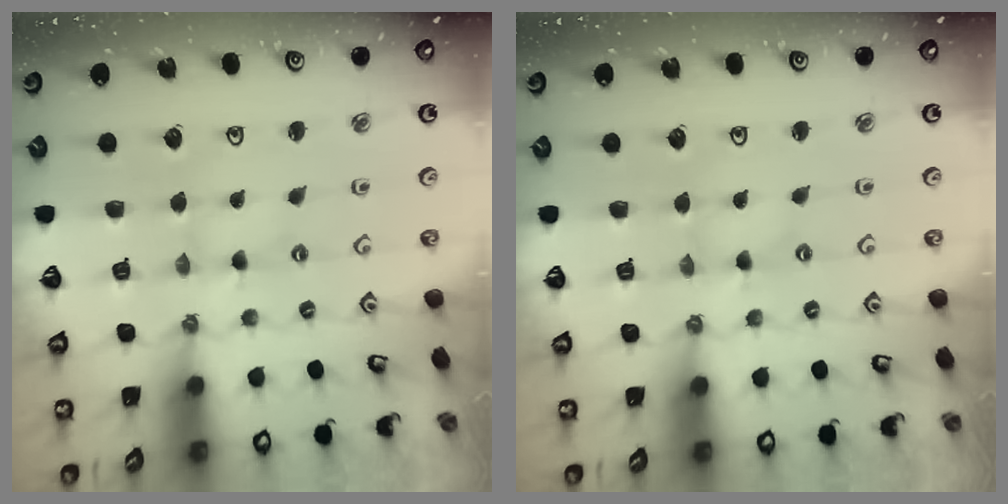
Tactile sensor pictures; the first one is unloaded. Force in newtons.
{"total": 0.0}